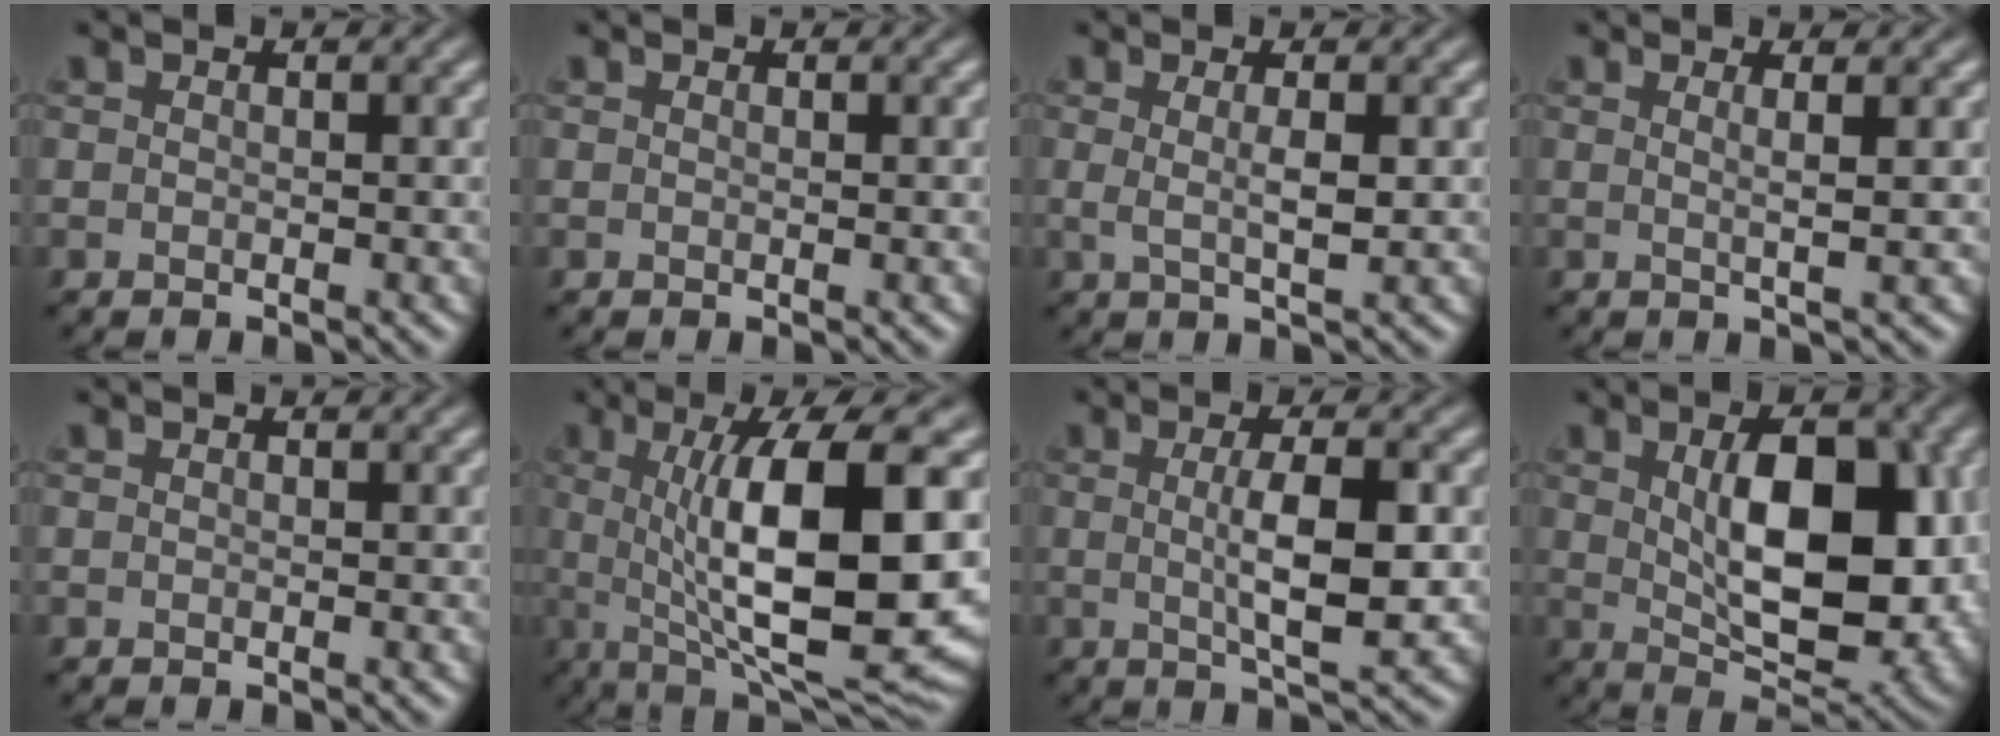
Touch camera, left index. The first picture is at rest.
{"total": 0.0}
{"total": 2.1, "force": [0.6, 0.1, 2.0], "torque": [-0.038, 0.002, 0.011]}
{"total": 2.1, "force": [0.8, 0.4, 1.9], "torque": [-0.023, 0.012, -0.004]}
{"total": 0.0}
{"total": 12.7, "force": [1.1, 3.3, 12.2], "torque": [-0.173, -0.003, 0.024]}
{"total": 4.9, "force": [0.4, 0.9, 4.8], "torque": [-0.083, 0.003, 0.010]}
{"total": 10.4, "force": [1.0, 4.8, 9.2], "torque": [-0.138, -0.004, 0.033]}